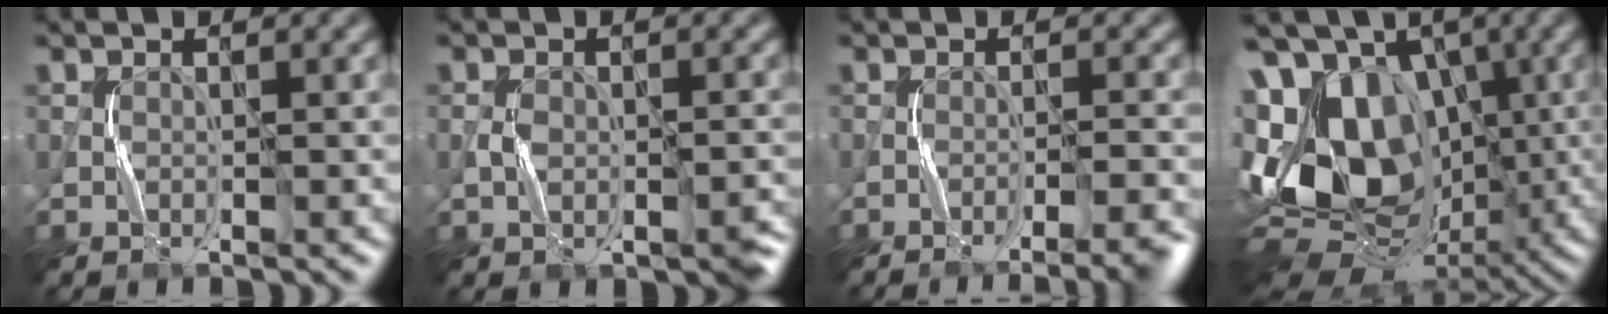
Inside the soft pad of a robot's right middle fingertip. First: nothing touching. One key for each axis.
{"total": 2.4, "fx": -0.8, "fy": 1.6, "fz": 1.6, "tx": -0.028, "ty": -0.001, "tz": -0.010}
{"total": 4.9, "fx": -3.3, "fy": 1.0, "fz": 3.6, "tx": -0.035, "ty": 0.012, "tz": -0.045}
{"total": 19.1, "fx": 0.1, "fy": 14.2, "fz": 12.8, "tx": -0.225, "ty": 0.024, "tz": -0.017}